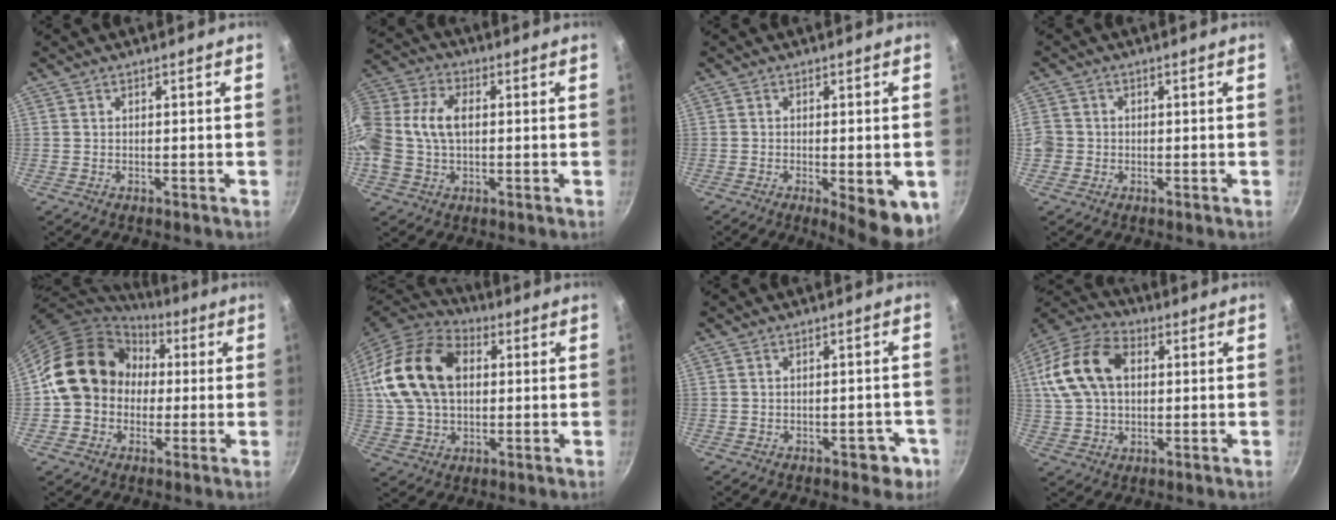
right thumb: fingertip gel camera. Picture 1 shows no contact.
{"total": 13.7, "force": [0.3, 9.2, 10.2], "torque": [-0.205, 0.034, -0.008]}
{"total": 9.5, "force": [-3.0, 3.0, 8.5], "torque": [-0.092, 0.000, -0.033]}
{"total": 4.4, "force": [-0.7, 4.1, 1.5], "torque": [-0.025, 0.010, -0.018]}
{"total": 16.7, "force": [1.5, 14.3, 8.6], "torque": [-0.116, 0.039, 0.013]}
{"total": 20.2, "force": [3.6, 13.9, 14.3], "torque": [-0.255, 0.023, 0.057]}
{"total": 4.2, "force": [-1.9, 2.4, 2.9], "torque": [-0.011, 0.021, -0.014]}
{"total": 16.1, "force": [3.1, 10.8, 11.6], "torque": [-0.217, 0.022, 0.044]}